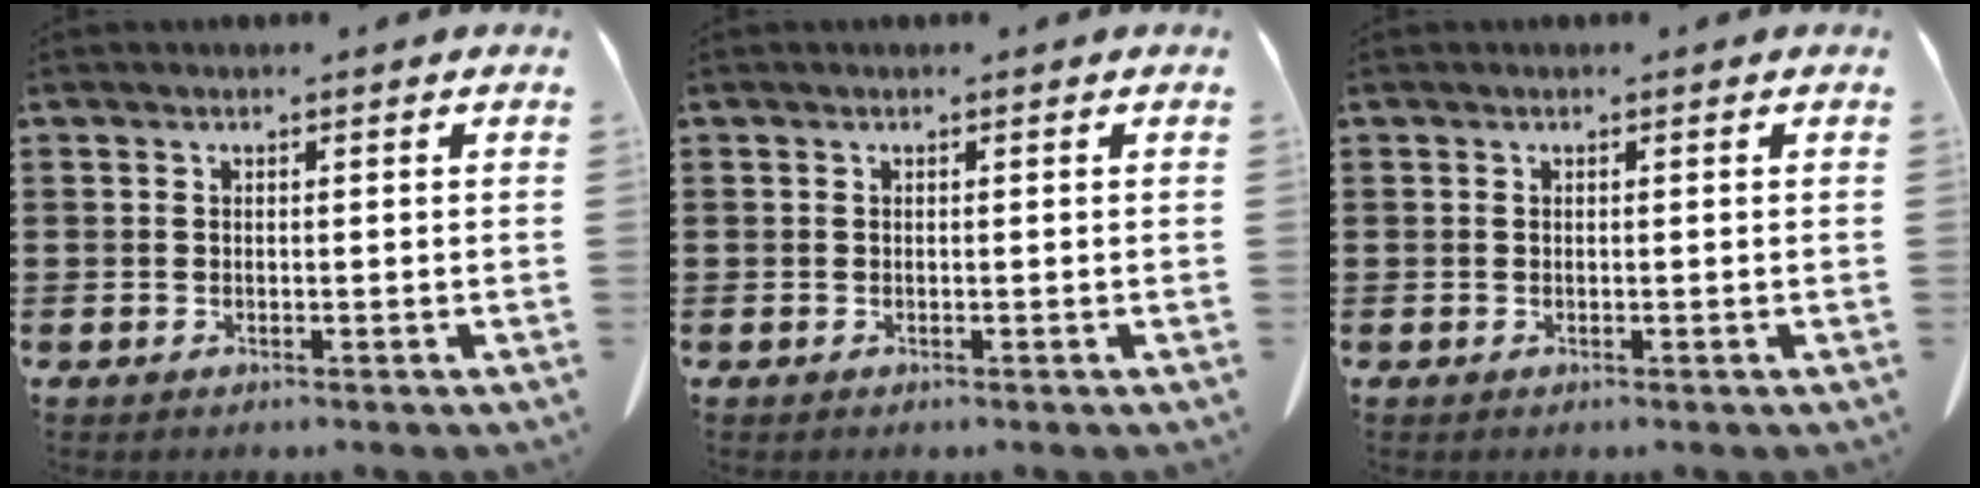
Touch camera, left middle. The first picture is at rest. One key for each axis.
{"total": 0.0}
{"total": 0.0}